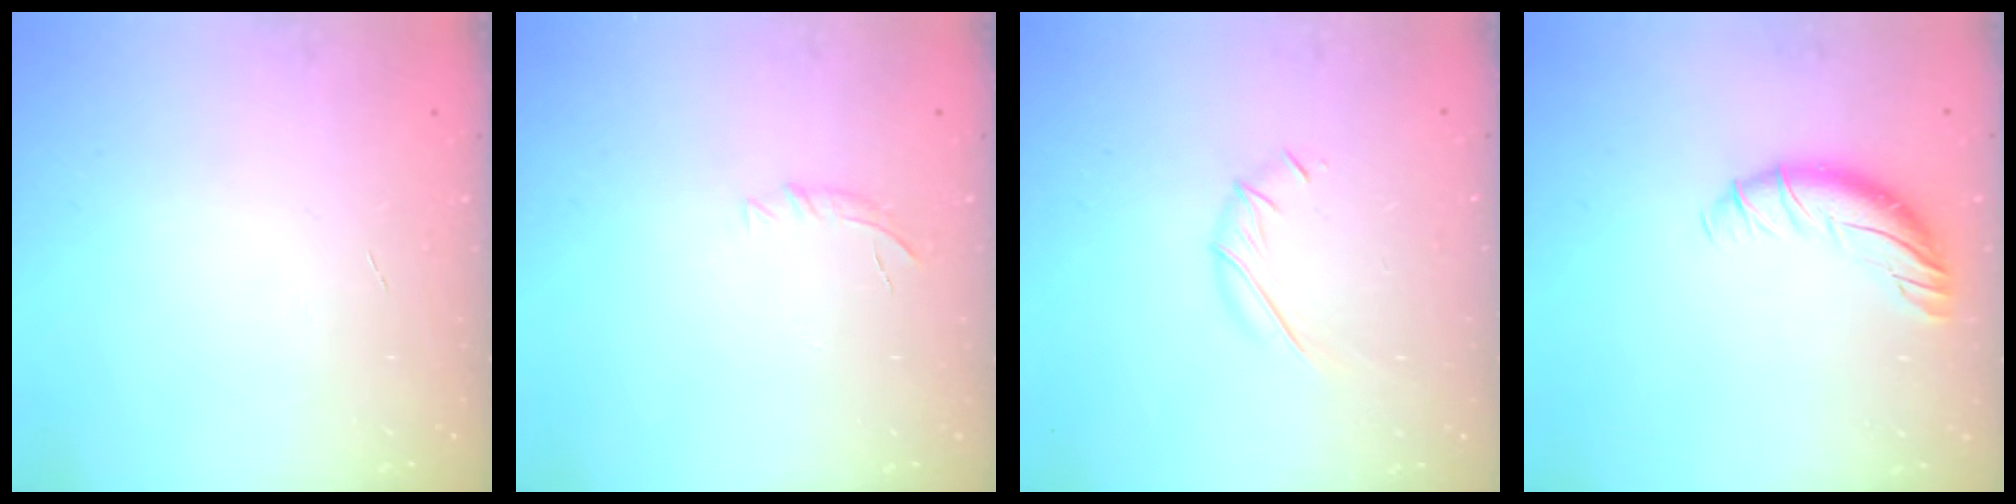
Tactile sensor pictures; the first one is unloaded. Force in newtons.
{"total": 5.5, "press": 5.1, "slide": 2.0}
{"total": 6.0, "press": 6.0, "slide": 0.4}
{"total": 8.5, "press": 8.4, "slide": 0.6}